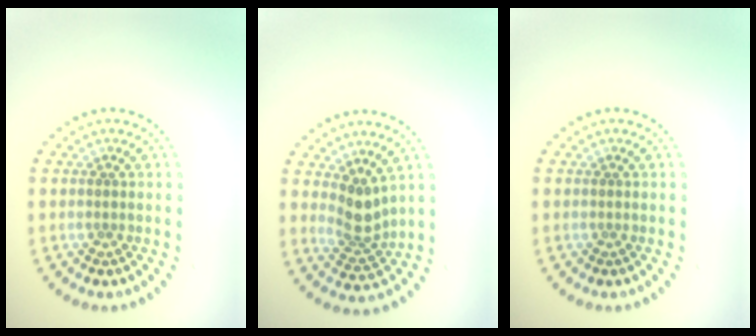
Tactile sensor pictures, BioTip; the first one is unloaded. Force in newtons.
{"total": 2.8, "press": 2.2, "slide": 1.8}
{"total": 0.0}